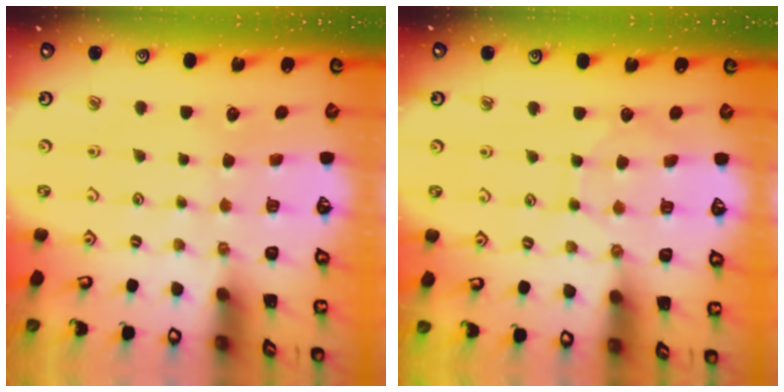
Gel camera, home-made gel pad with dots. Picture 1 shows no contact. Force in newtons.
{"total": 4.9, "press": 4.9, "slide": 0.3}